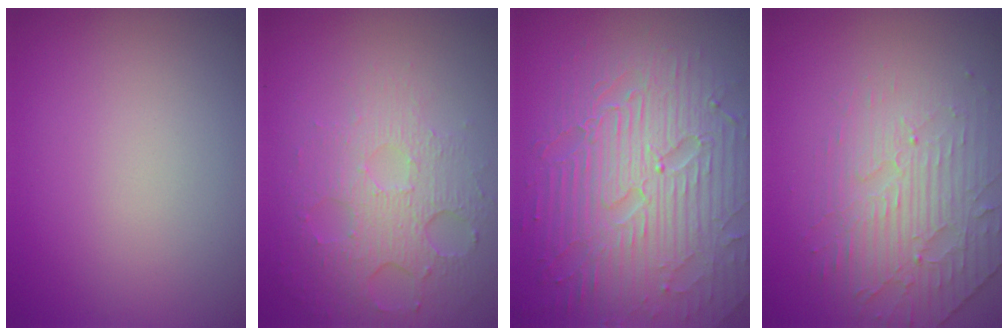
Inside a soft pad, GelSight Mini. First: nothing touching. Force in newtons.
{"total": 5.2, "press": 3.4, "slide": 3.9}
{"total": 8.9, "press": 6.4, "slide": 6.3}
{"total": 4.5, "press": 3.3, "slide": 3.1}